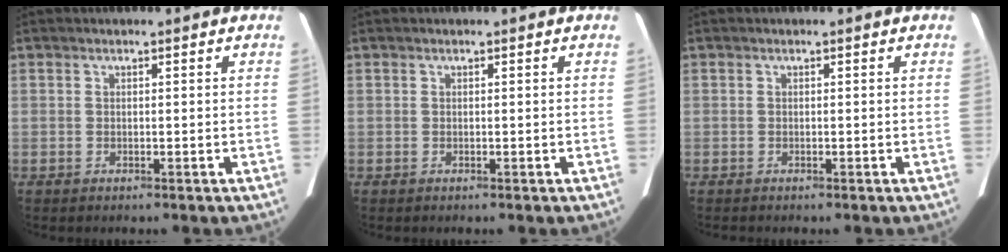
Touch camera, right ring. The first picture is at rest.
{"total": 0.0}
{"total": 0.0}